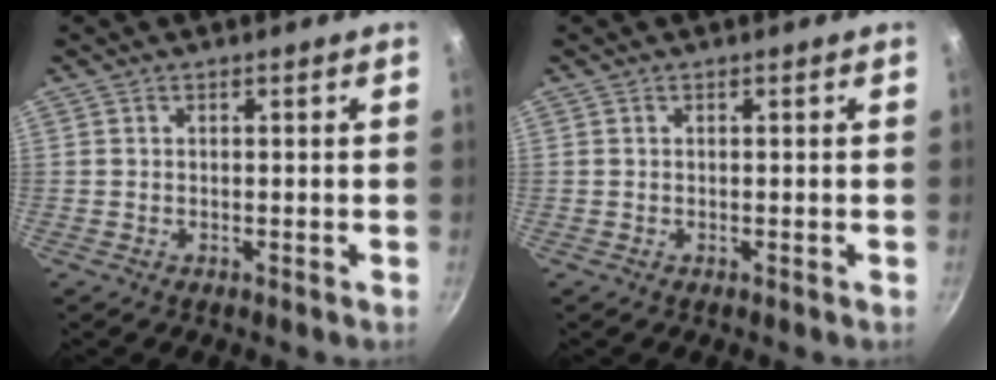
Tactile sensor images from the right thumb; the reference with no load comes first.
{"total": 0.0}